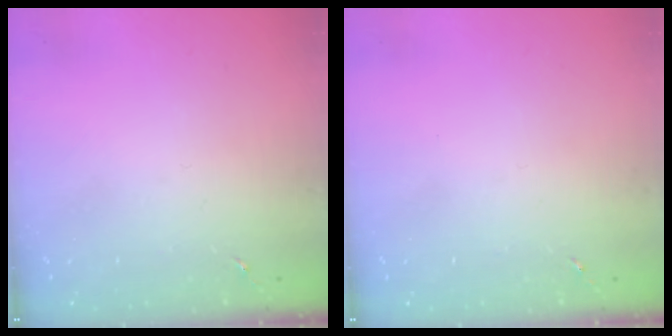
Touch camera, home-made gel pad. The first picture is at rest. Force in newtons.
{"total": 0.0}